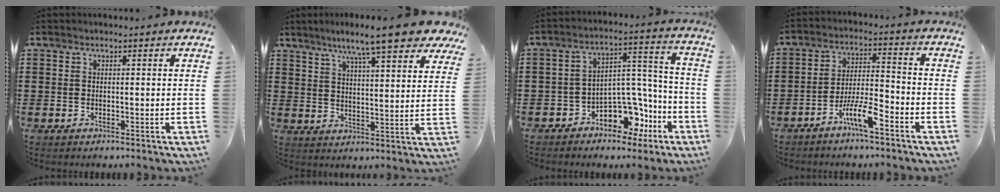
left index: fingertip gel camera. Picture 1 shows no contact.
{"total": 10.3, "force": [8.1, 0.4, 6.3], "torque": [-0.122, -0.029, 0.133]}
{"total": 8.4, "force": [-5.7, 4.9, 3.8], "torque": [-0.062, 0.022, -0.101]}
{"total": 7.2, "force": [-5.0, 1.2, 5.0], "torque": [-0.110, 0.000, -0.097]}